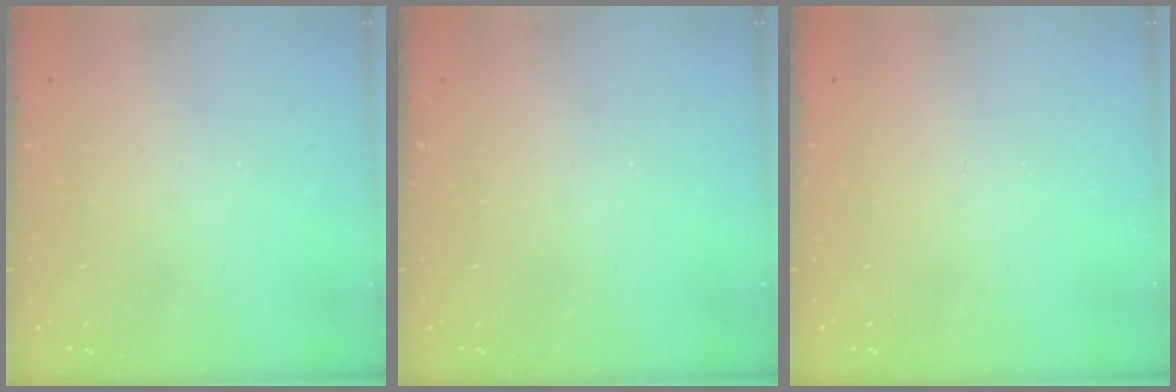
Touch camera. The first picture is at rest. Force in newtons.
{"total": 0.0}
{"total": 0.0}